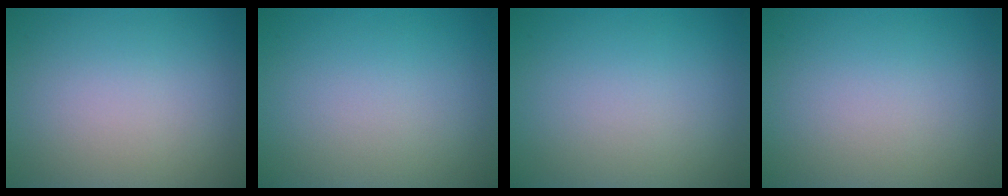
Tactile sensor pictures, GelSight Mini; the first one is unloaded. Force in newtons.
{"total": 0.0}
{"total": 0.0}
{"total": 0.0}